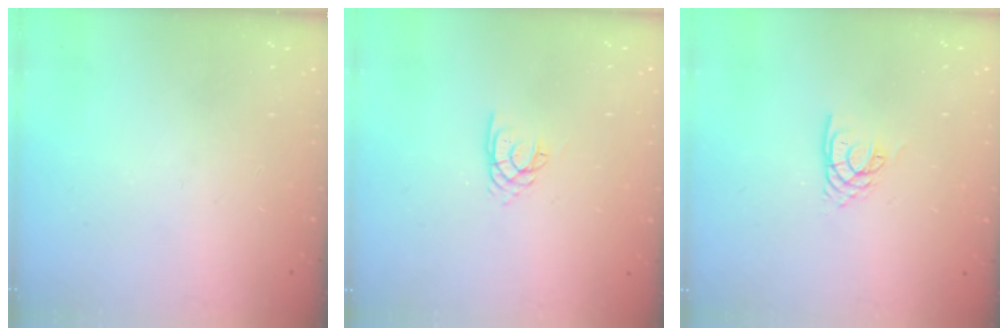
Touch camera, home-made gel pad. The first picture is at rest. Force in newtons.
{"total": 1.9, "press": 1.8, "slide": 0.3}
{"total": 3.2, "press": 3.2, "slide": 0.2}